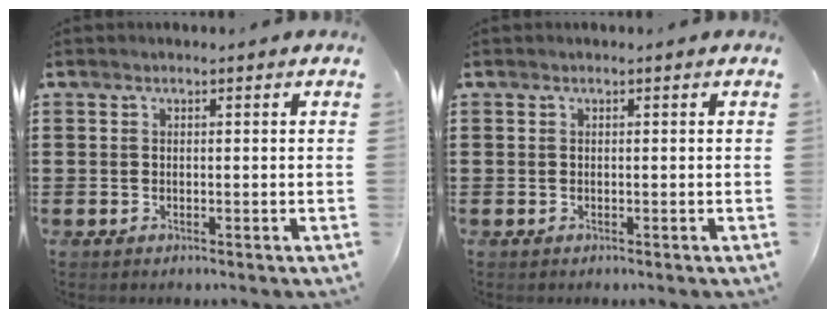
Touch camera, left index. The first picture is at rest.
{"total": 0.0}